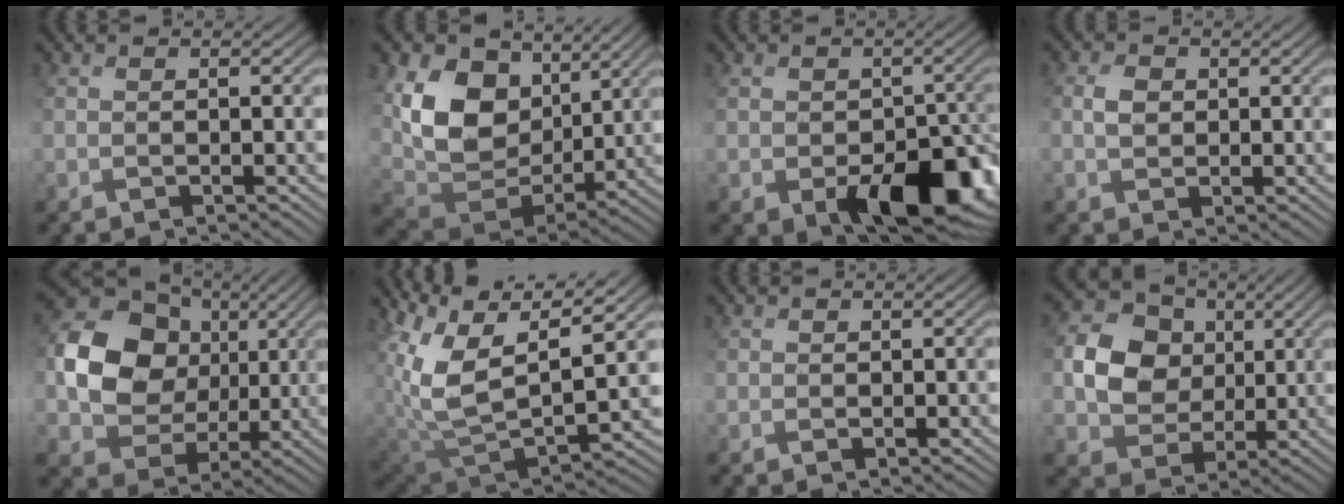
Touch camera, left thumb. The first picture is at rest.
{"total": 12.9, "force": [5.0, 9.2, 7.6], "torque": [-0.175, 0.003, 0.097]}
{"total": 9.8, "force": [-4.1, 6.3, 6.3], "torque": [-0.099, -0.034, -0.050]}
{"total": 1.9, "force": [0.9, 1.7, 0.5], "torque": [-0.012, 0.009, 0.013]}
{"total": 14.6, "force": [3.3, 12.1, 7.6], "torque": [-0.186, 0.019, 0.059]}
{"total": 12.4, "force": [5.8, 6.7, 8.6], "torque": [-0.221, 0.002, 0.120]}
{"total": 1.6, "force": [-0.1, 1.5, 0.5], "torque": [-0.009, -0.004, -0.001]}
{"total": 10.7, "force": [2.6, 9.1, 4.9], "torque": [-0.127, 0.023, 0.051]}